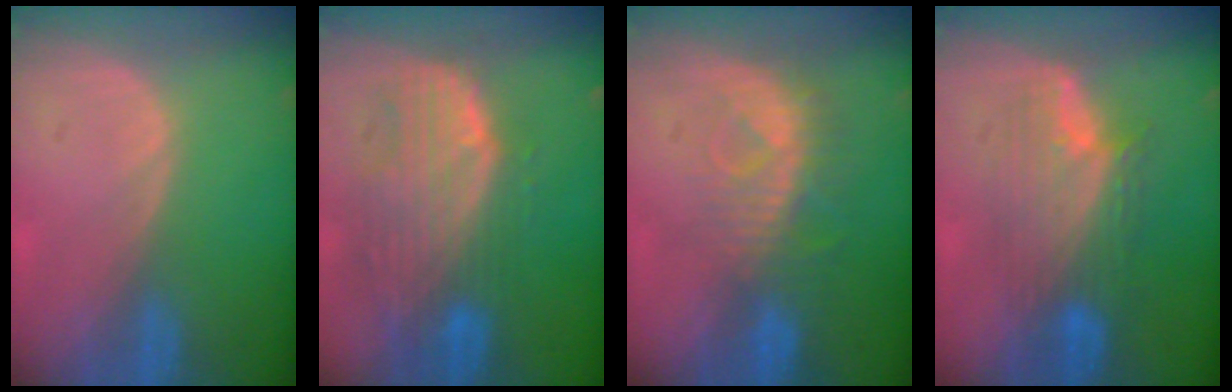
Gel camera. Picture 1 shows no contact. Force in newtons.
{"total": 10.6, "press": 9.1, "slide": 5.4}
{"total": 8.2, "press": 7.4, "slide": 3.5}
{"total": 7.7, "press": 7.6, "slide": 0.7}